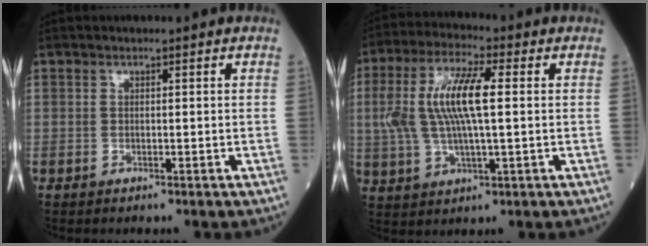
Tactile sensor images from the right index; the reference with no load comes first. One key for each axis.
{"total": 11.2, "fx": 1.4, "fy": 2.7, "fz": 10.8, "tx": -0.231, "ty": 0.017, "tz": 0.027}